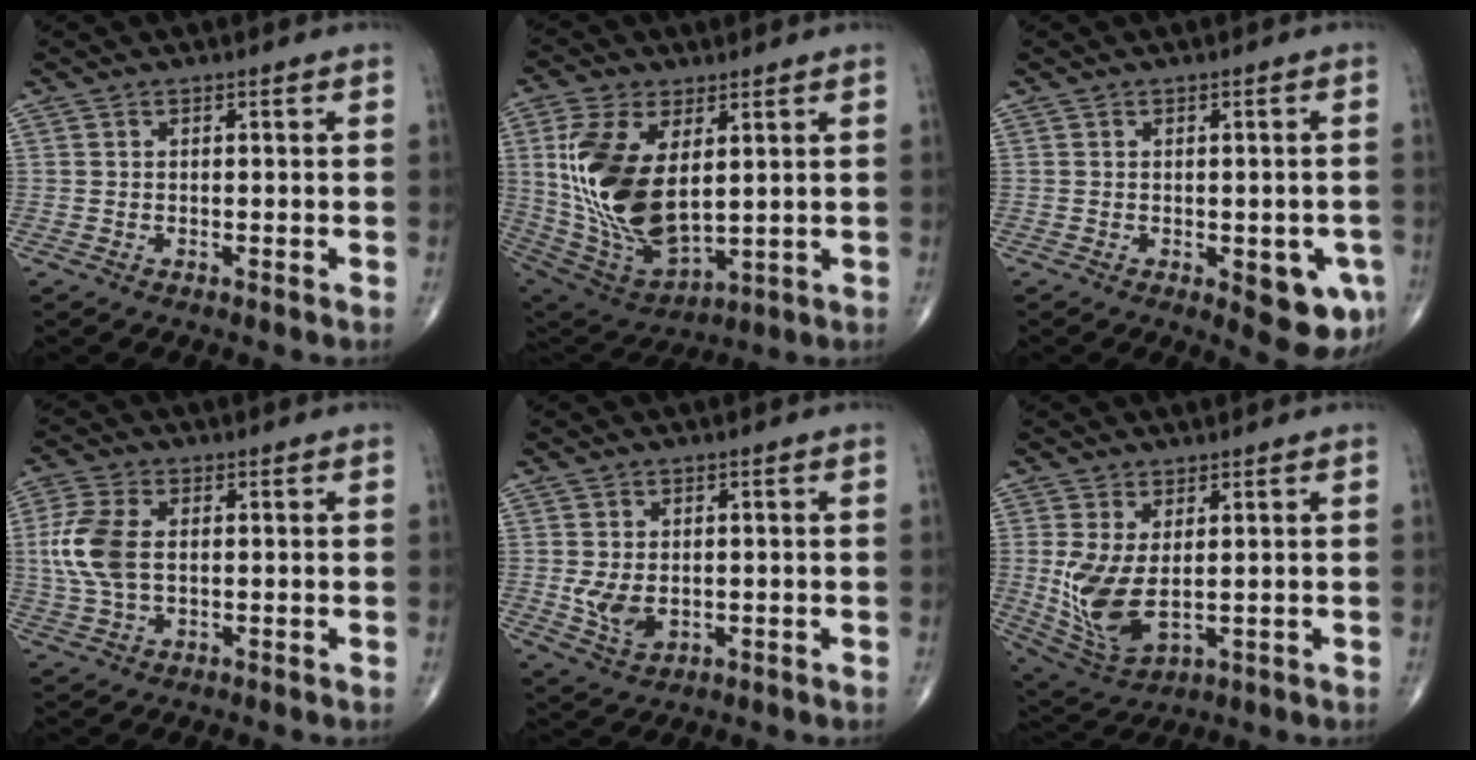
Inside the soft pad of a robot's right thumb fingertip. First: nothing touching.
{"total": 19.7, "force": [3.5, 10.5, 16.3], "torque": [-0.324, -0.023, 0.083]}
{"total": 8.1, "force": [-2.6, 3.4, 6.8], "torque": [-0.058, -0.002, -0.024]}
{"total": 9.3, "force": [0.7, 5.4, 7.5], "torque": [-0.183, 0.006, 0.014]}
{"total": 5.4, "force": [-0.3, 3.6, 3.9], "torque": [-0.066, -0.012, 0.005]}
{"total": 10.3, "force": [0.4, 5.2, 8.9], "torque": [-0.188, -0.016, 0.029]}